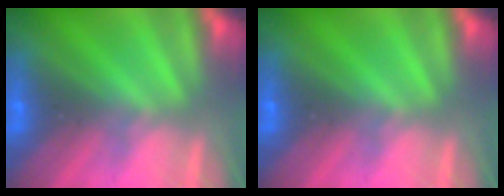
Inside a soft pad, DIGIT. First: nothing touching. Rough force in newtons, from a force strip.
{"total": 0.0}